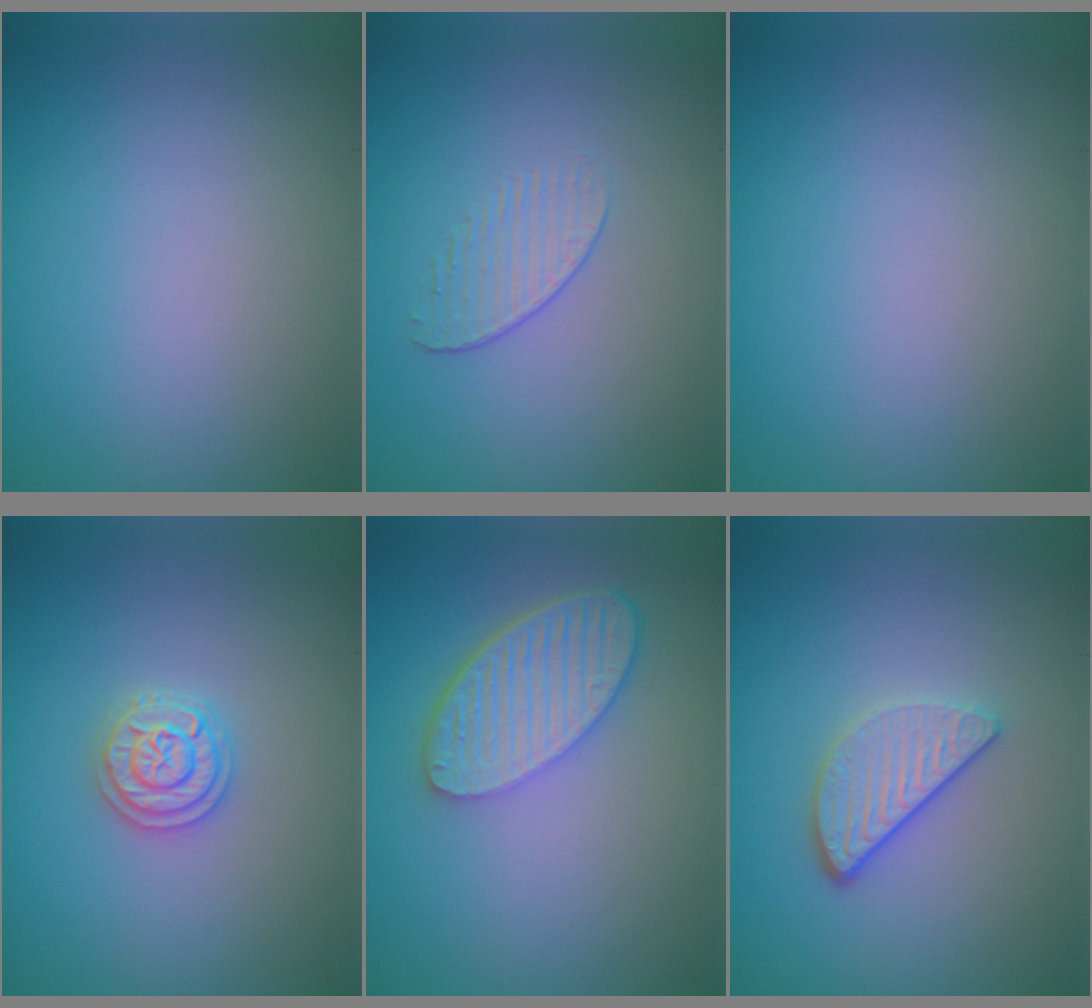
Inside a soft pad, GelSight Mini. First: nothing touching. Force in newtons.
{"total": 1.2, "press": 0.6, "slide": 1.0}
{"total": 0.0}
{"total": 2.3, "press": 2.3, "slide": 0.5}
{"total": 5.8, "press": 4.5, "slide": 3.6}
{"total": 3.3, "press": 2.6, "slide": 2.0}